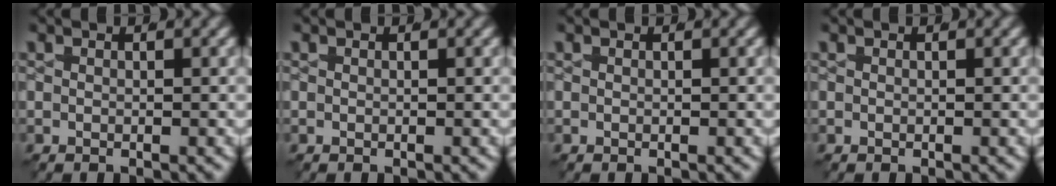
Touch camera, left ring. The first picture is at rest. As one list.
[{"total": 0.0}, {"total": 0.0}, {"total": 0.0}]